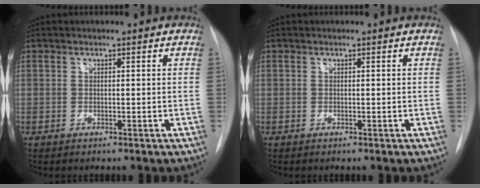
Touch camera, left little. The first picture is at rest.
{"total": 0.0}